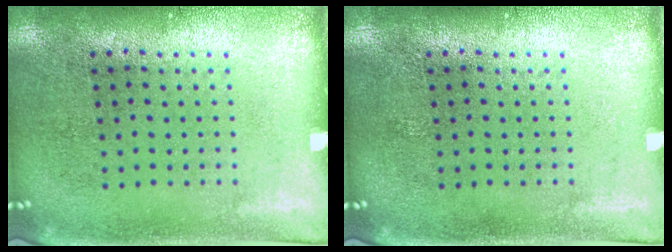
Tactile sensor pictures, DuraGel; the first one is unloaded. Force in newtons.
{"total": 0.0}